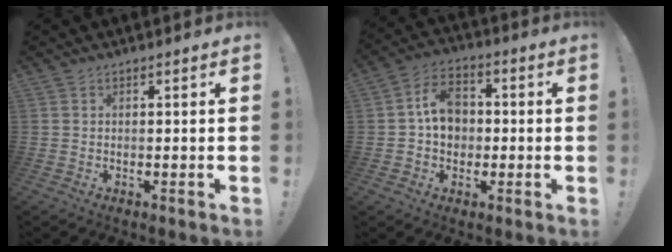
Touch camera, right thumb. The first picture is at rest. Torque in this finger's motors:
{"motor_torque": [0.84, 1.41, 0.17, 0.10, 0.06]}